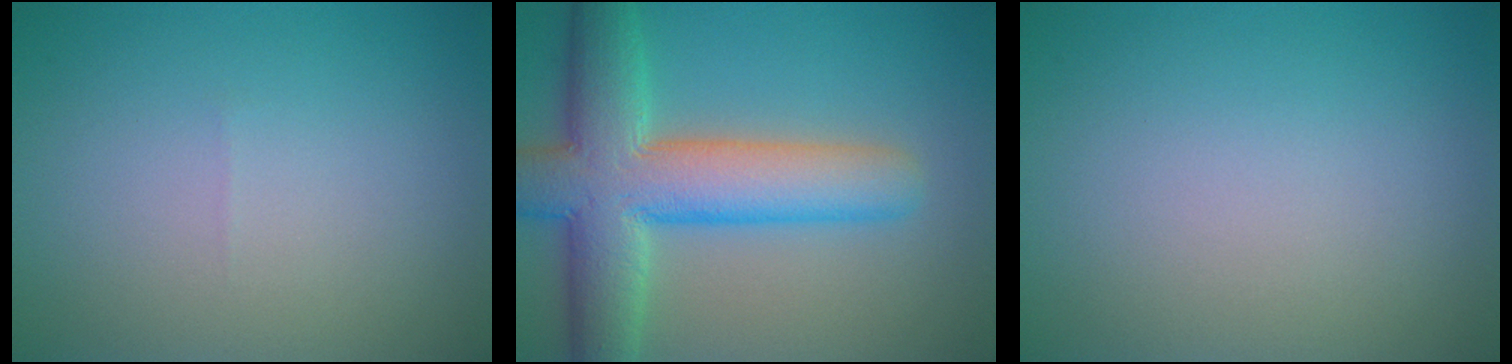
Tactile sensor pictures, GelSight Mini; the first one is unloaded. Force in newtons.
{"total": 10.0, "press": 10.0, "slide": 0.5}
{"total": 0.0}